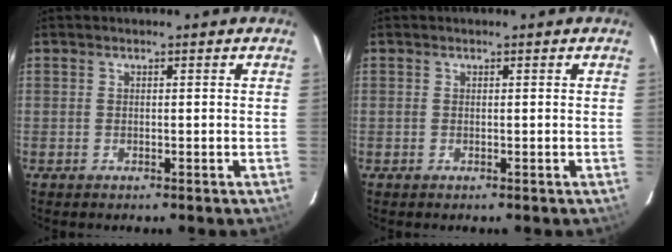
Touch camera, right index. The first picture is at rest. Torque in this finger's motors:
{"motor_torque": [-0.06, -0.02, 0.04, 0.00]}